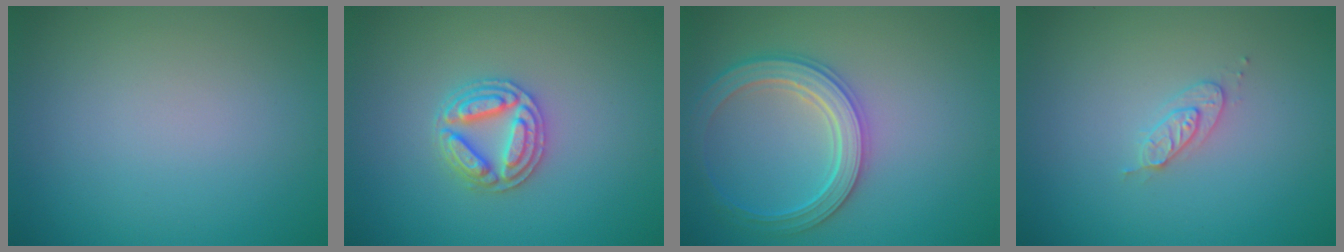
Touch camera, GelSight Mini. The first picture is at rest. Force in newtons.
{"total": 3.3, "press": 3.2, "slide": 0.6}
{"total": 4.1, "press": 4.0, "slide": 1.1}
{"total": 1.7, "press": 1.6, "slide": 0.2}